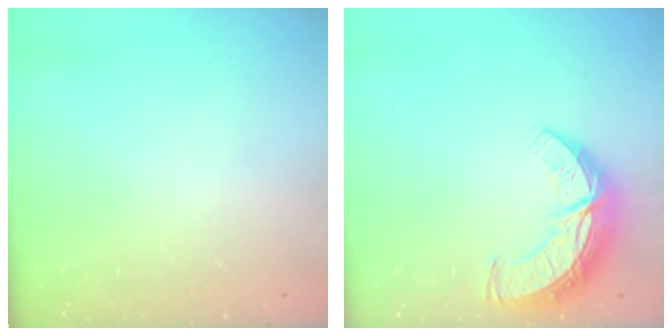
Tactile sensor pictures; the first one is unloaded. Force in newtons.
{"total": 10.6, "press": 10.6, "slide": 0.9}